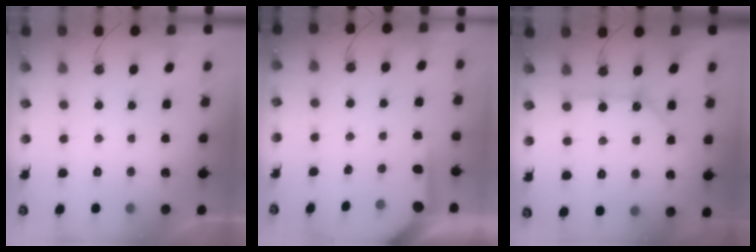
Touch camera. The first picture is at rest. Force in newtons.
{"total": 3.7, "press": 3.7, "slide": 0.5}
{"total": 10.3, "press": 10.2, "slide": 1.1}